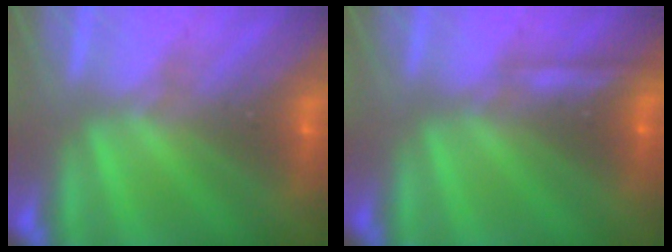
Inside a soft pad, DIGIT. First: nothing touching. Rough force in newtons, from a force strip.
{"total": 2.2}